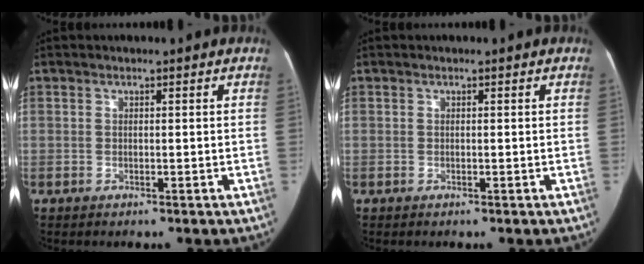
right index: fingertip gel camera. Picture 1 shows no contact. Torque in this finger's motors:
{"motor_torque": [0.00, 0.00, 0.03, 0.00]}